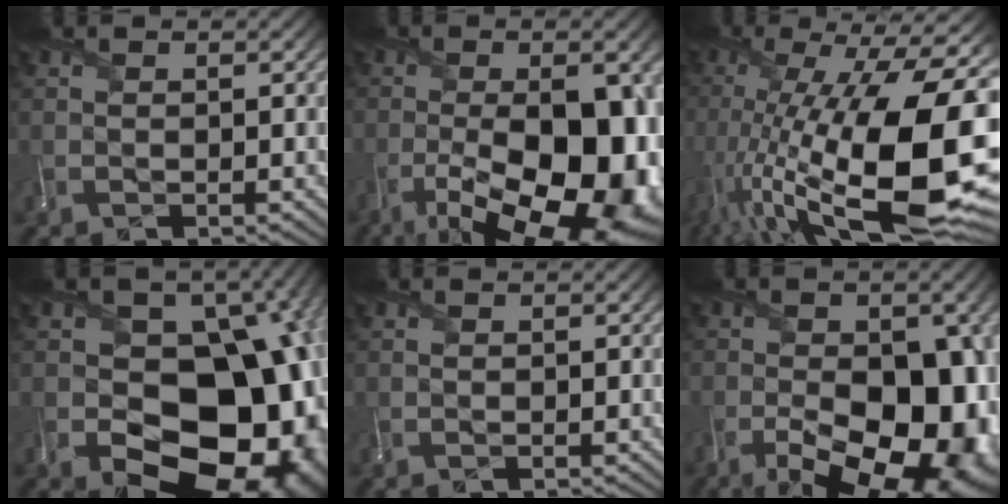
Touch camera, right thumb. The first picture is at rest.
{"total": 18.4, "force": [-6.4, 7.4, 15.6], "torque": [-0.240, -0.016, -0.084]}
{"total": 21.9, "force": [-4.2, 7.8, 20.0], "torque": [-0.344, -0.024, -0.073]}
{"total": 20.9, "force": [-4.3, 15.5, 13.3], "torque": [-0.153, -0.017, -0.076]}
{"total": 0.0}
{"total": 17.8, "force": [-6.2, 8.8, 14.2], "torque": [-0.186, -0.017, -0.075]}